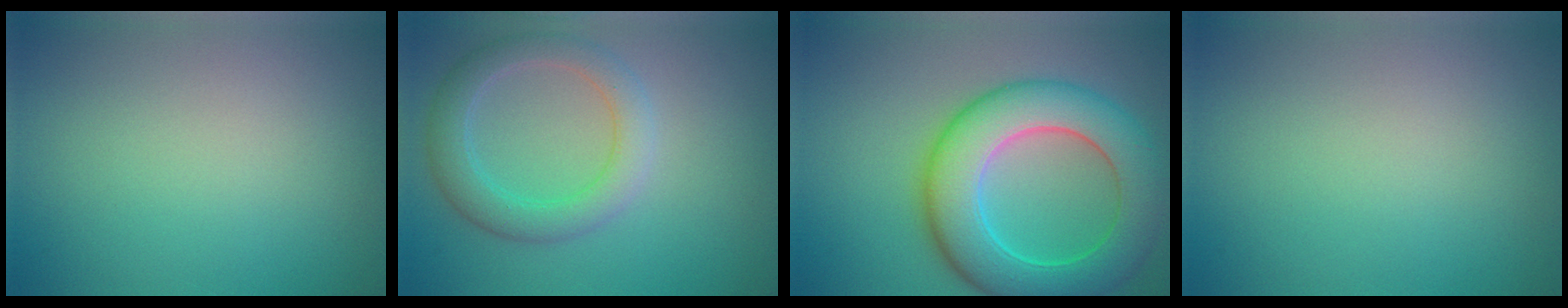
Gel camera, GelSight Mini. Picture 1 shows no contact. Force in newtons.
{"total": 4.0, "press": 4.0, "slide": 0.2}
{"total": 9.6, "press": 9.6, "slide": 0.0}
{"total": 0.0}